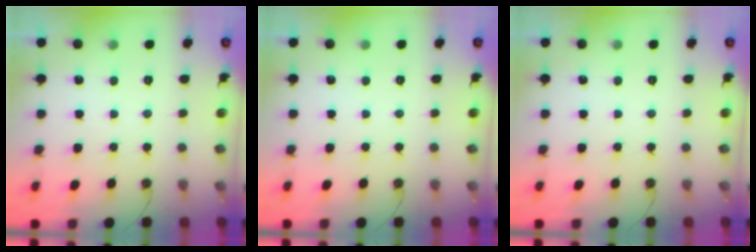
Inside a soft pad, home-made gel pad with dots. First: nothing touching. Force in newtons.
{"total": 0.0}
{"total": 0.0}